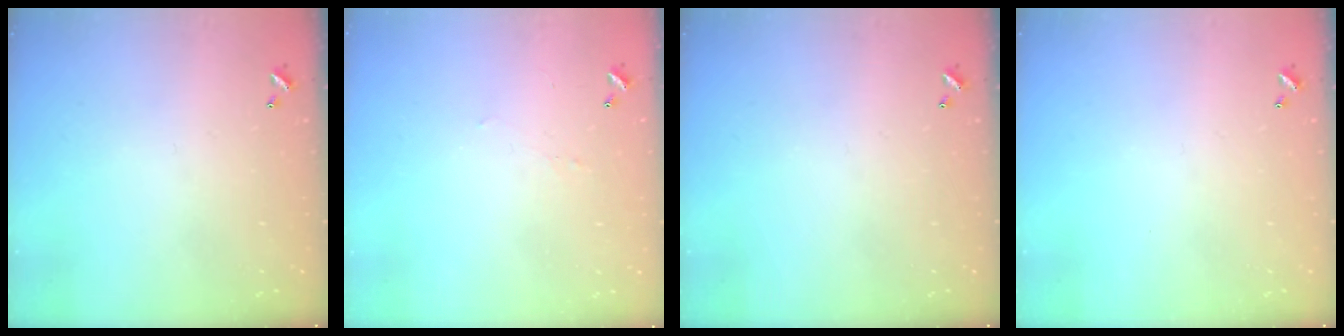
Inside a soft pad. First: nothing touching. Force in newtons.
{"total": 2.2, "press": 2.1, "slide": 0.4}
{"total": 0.0}
{"total": 0.0}